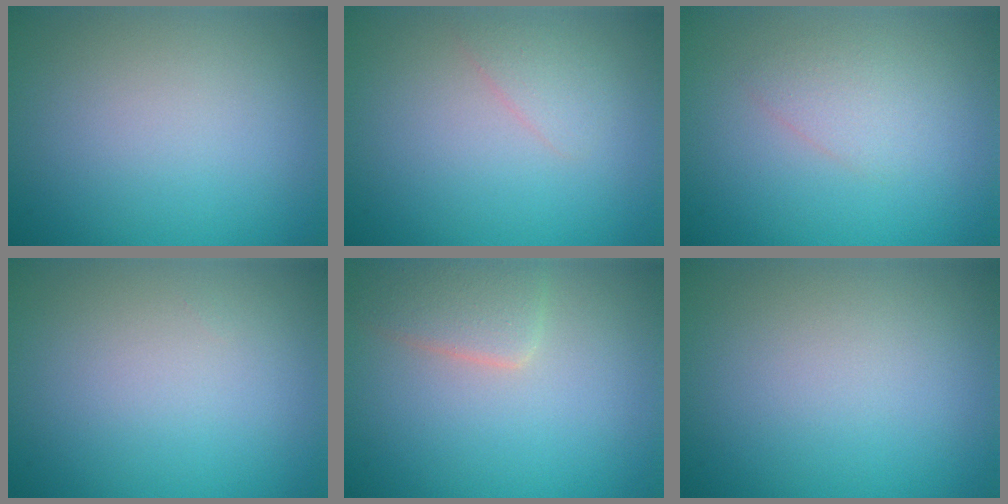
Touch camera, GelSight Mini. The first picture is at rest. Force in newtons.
{"total": 1.2, "press": 1.2, "slide": 0.0}
{"total": 1.4, "press": 1.4, "slide": 0.1}
{"total": 0.0}
{"total": 2.9, "press": 2.9, "slide": 0.3}
{"total": 0.0}